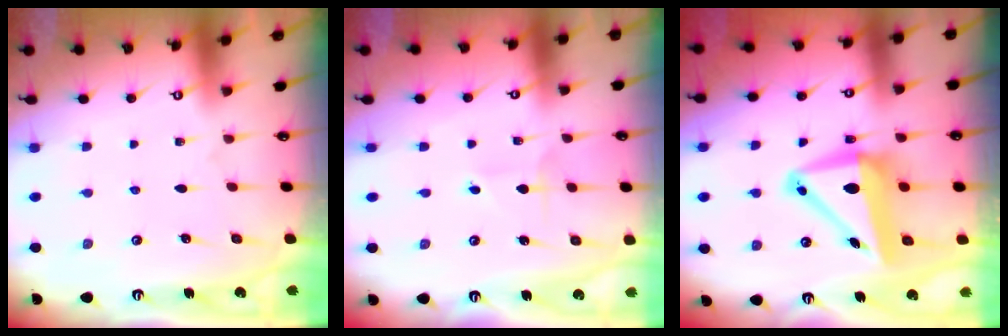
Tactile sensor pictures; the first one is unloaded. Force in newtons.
{"total": 2.3, "press": 2.3, "slide": 0.2}
{"total": 10.9, "press": 10.6, "slide": 2.4}